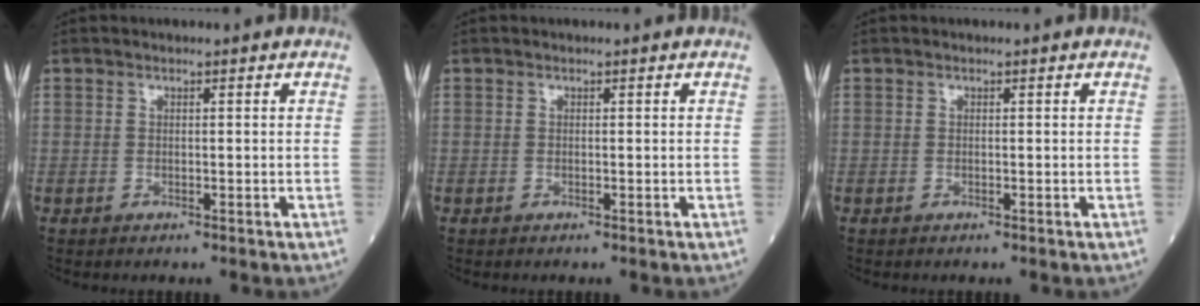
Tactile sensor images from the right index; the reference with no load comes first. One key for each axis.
{"total": 0.0}
{"total": 0.0}